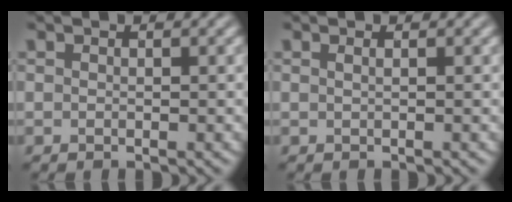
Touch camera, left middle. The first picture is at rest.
{"total": 0.0}